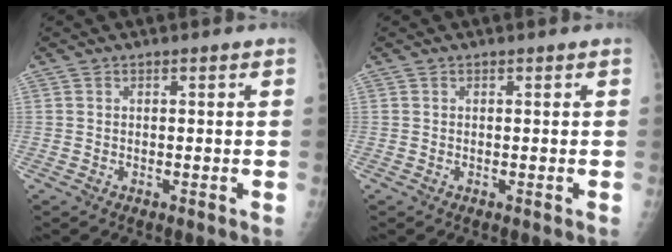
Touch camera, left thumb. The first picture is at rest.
{"total": 0.0}